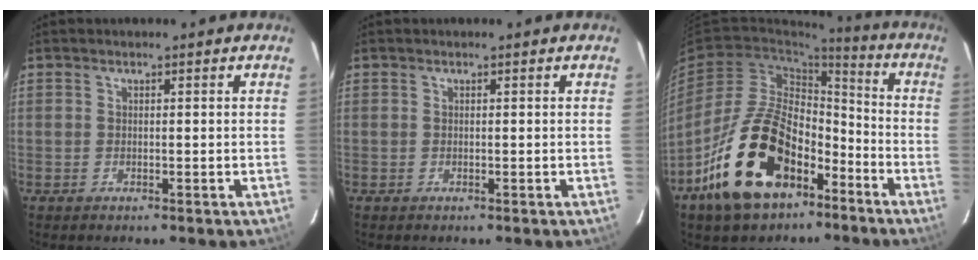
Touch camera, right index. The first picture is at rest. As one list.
[{"total": 0.0}, {"total": 21.0, "force": [-11.5, 11.9, 12.8], "torque": [-0.248, 0.017, -0.179]}]